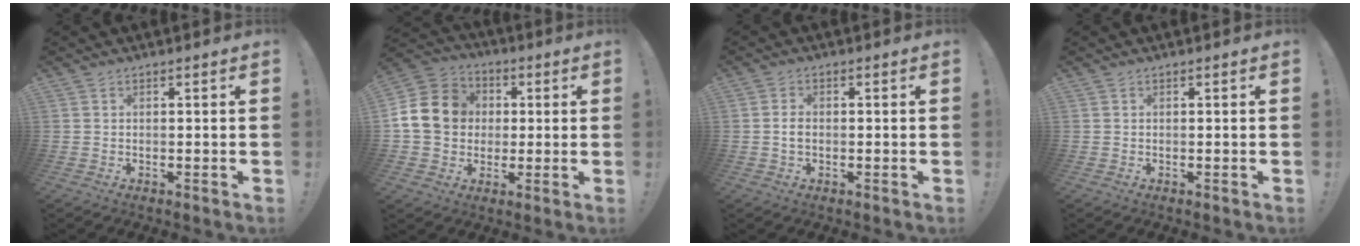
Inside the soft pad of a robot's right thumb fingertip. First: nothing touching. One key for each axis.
{"total": 15.7, "fx": 1.7, "fy": 13.5, "fz": 7.9, "tx": -0.126, "ty": 0.009, "tz": 0.039}
{"total": 2.1, "fx": -0.3, "fy": 1.4, "fz": 1.5, "tx": -0.023, "ty": 0.005, "tz": -0.007}
{"total": 0.0}